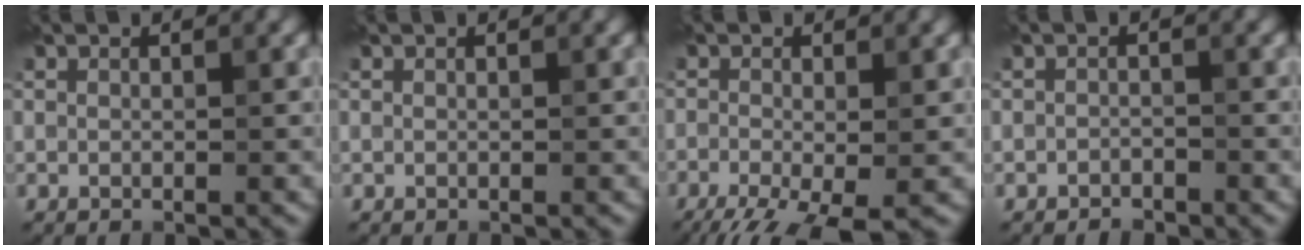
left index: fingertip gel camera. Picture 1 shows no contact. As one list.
[{"total": 0.0}, {"total": 7.4, "force": [-4.2, 2.7, 5.5], "torque": [-0.105, -0.029, -0.069]}, {"total": 1.2, "force": [-1.0, 0.5, 0.1], "torque": [0.000, 0.001, -0.020]}]